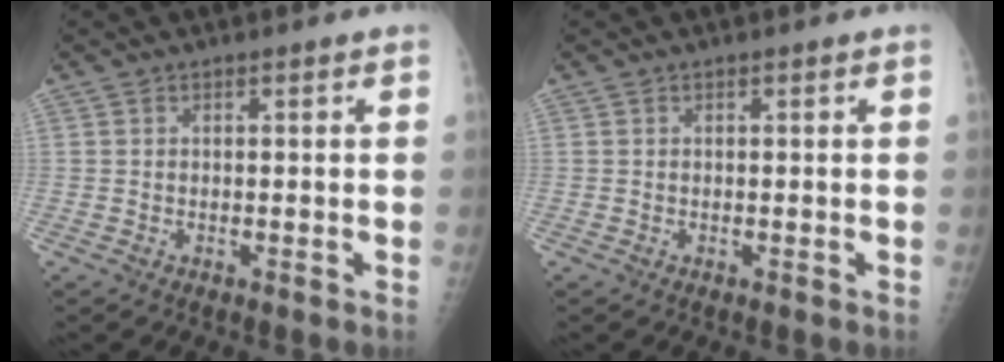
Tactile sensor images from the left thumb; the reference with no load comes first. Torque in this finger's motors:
{"motor_torque": [-0.01, 0.01, 0.00, 0.00, 0.00]}